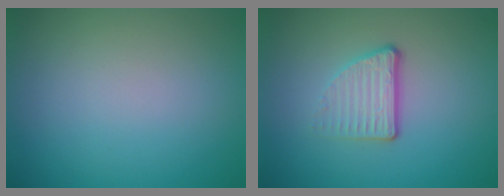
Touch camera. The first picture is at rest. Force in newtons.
{"total": 3.4, "press": 2.2, "slide": 2.6}